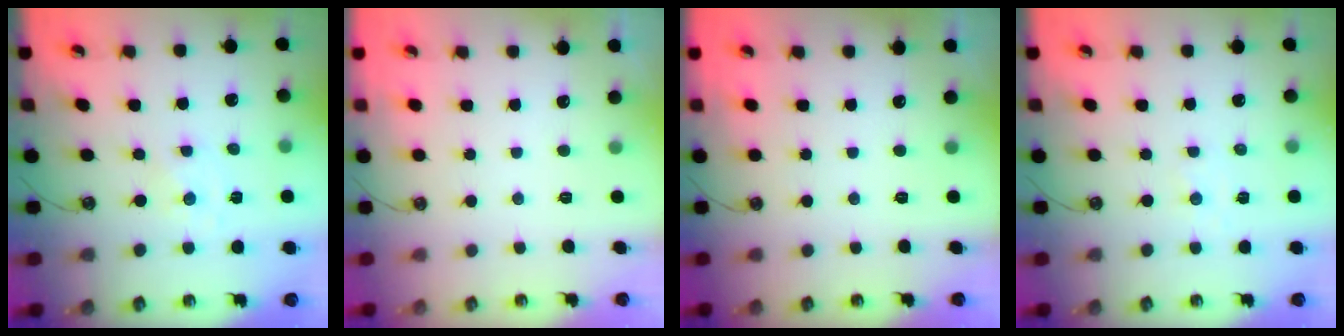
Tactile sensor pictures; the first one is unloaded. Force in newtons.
{"total": 0.0}
{"total": 0.0}
{"total": 1.1, "press": 1.0, "slide": 0.2}